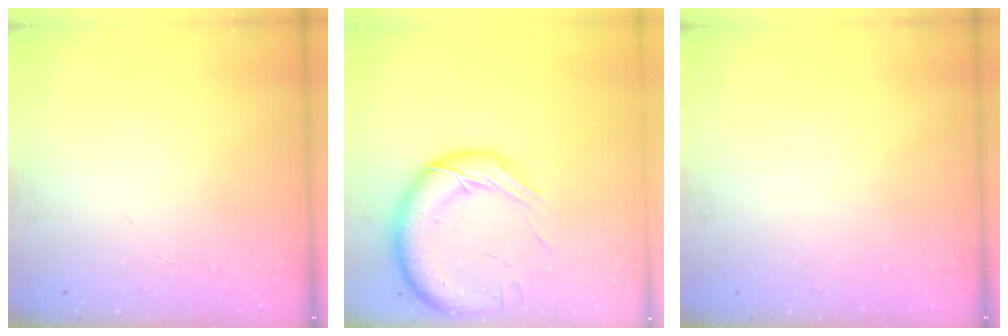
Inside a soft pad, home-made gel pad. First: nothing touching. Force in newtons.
{"total": 16.1, "press": 15.8, "slide": 3.0}
{"total": 0.0}